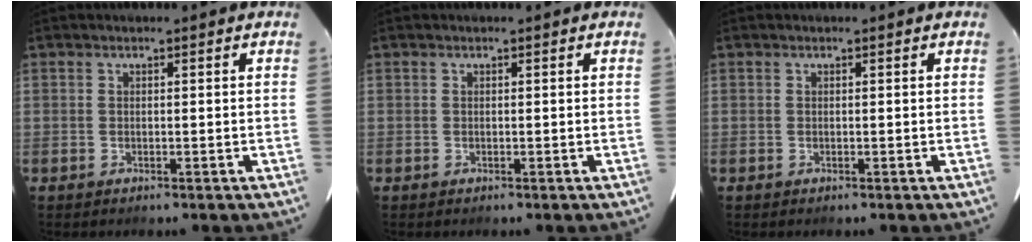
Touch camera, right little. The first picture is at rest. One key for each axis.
{"total": 0.0}
{"total": 0.0}